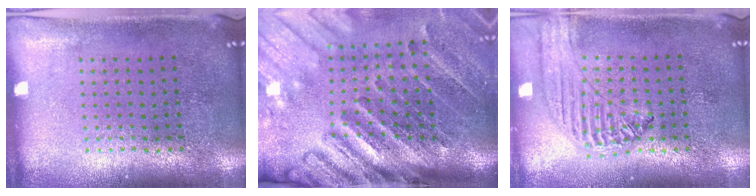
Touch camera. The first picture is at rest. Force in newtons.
{"total": 4.4, "press": 3.3, "slide": 2.9}
{"total": 1.3, "press": 1.3, "slide": 0.1}